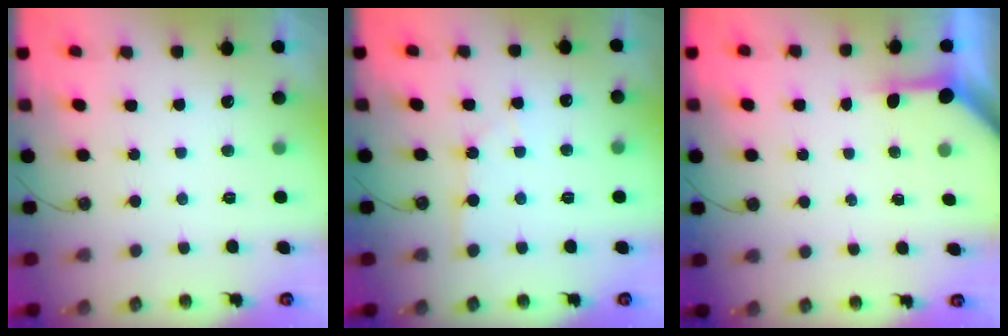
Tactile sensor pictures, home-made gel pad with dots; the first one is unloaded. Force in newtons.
{"total": 4.2, "press": 4.2, "slide": 0.5}
{"total": 3.4, "press": 3.4, "slide": 0.4}